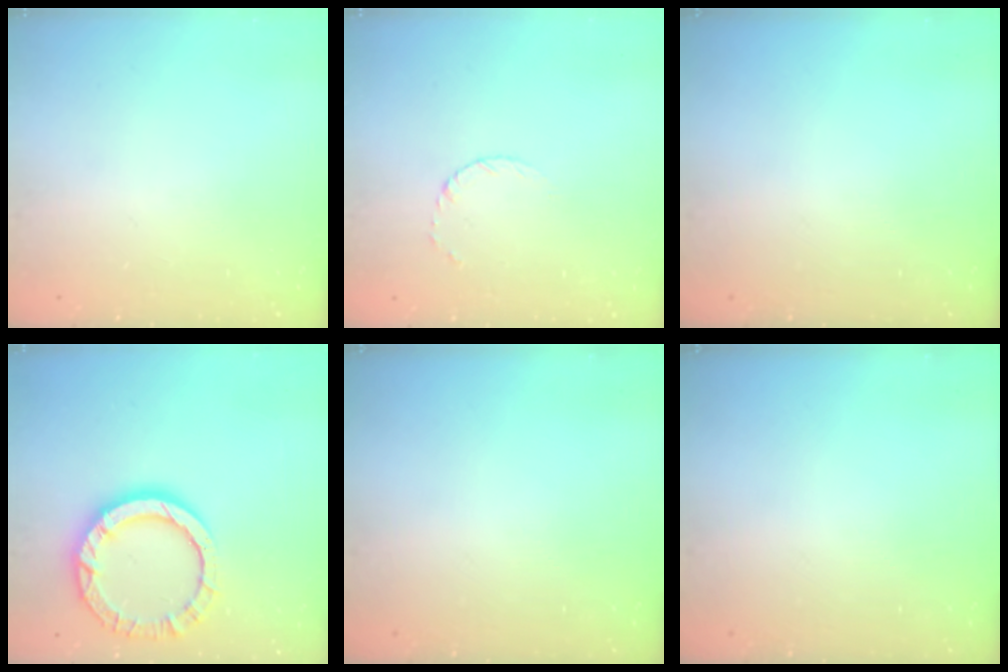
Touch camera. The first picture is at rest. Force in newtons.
{"total": 3.1, "press": 3.1, "slide": 0.3}
{"total": 0.0}
{"total": 11.5, "press": 11.5, "slide": 0.9}
{"total": 0.0}
{"total": 0.0}